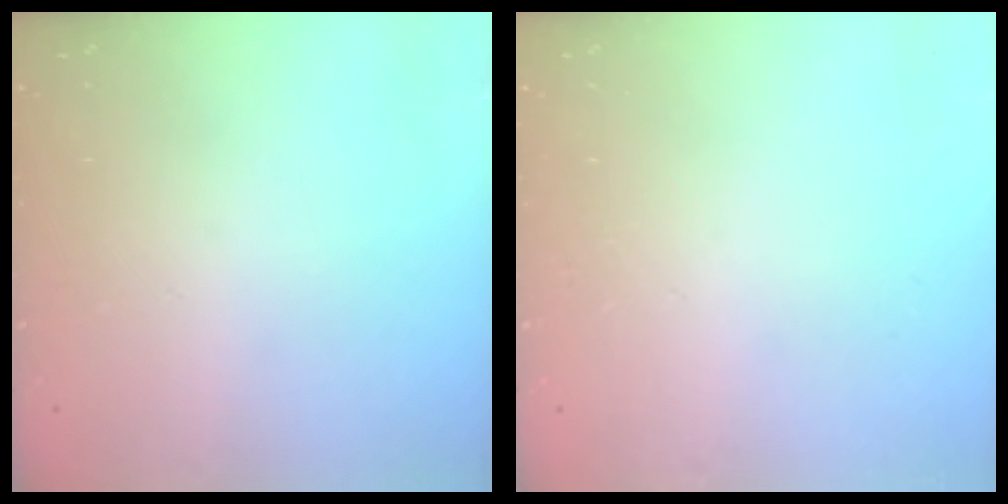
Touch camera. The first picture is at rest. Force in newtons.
{"total": 0.0}